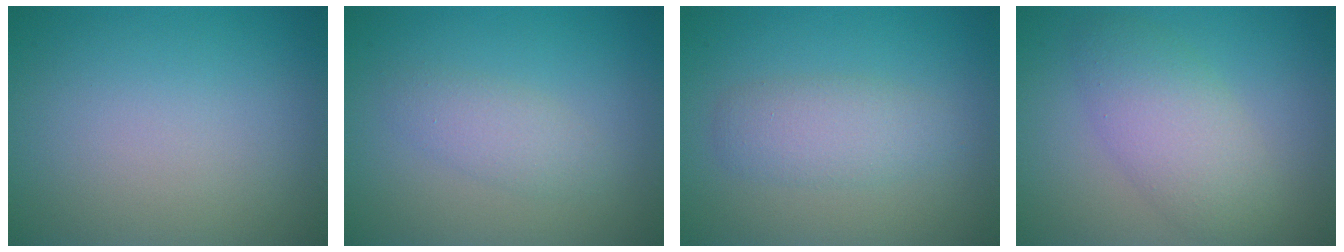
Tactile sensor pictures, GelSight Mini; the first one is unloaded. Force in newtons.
{"total": 2.0, "press": 2.0, "slide": 0.1}
{"total": 2.8, "press": 2.8, "slide": 0.1}
{"total": 4.5, "press": 4.5, "slide": 0.1}